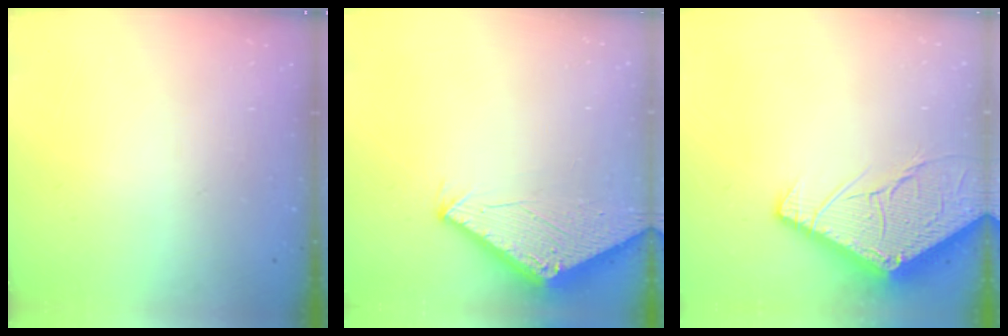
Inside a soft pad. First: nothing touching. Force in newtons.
{"total": 2.8, "press": 2.8, "slide": 0.2}
{"total": 15.4, "press": 15.3, "slide": 1.6}